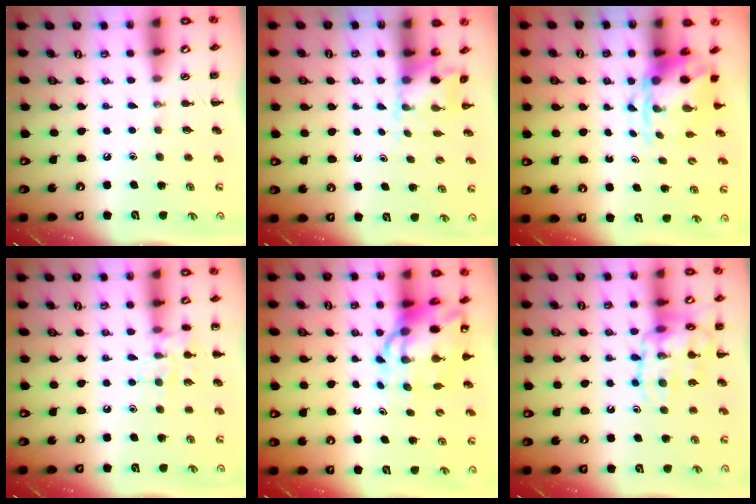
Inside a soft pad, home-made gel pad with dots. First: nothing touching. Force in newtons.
{"total": 2.5, "press": 2.5, "slide": 0.5}
{"total": 3.9, "press": 3.8, "slide": 0.9}
{"total": 9.8, "press": 9.7, "slide": 1.2}
{"total": 11.5, "press": 11.0, "slide": 3.2}
{"total": 14.2, "press": 14.1, "slide": 1.1}